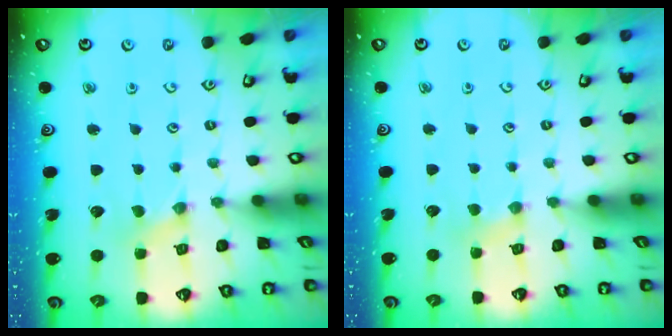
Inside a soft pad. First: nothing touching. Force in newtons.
{"total": 2.9, "press": 2.9, "slide": 0.4}